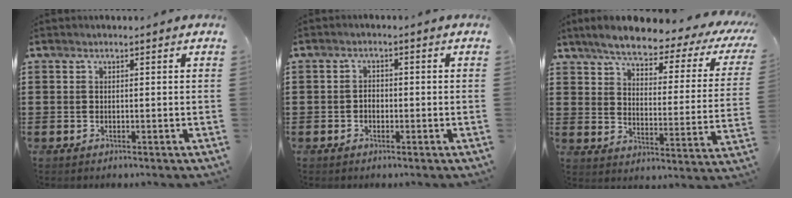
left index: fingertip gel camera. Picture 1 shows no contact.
{"total": 1.6, "force": [-0.4, 1.0, 1.1], "torque": [-0.023, 0.004, -0.010]}
{"total": 5.1, "force": [4.1, 0.8, 3.0], "torque": [-0.080, -0.025, 0.060]}